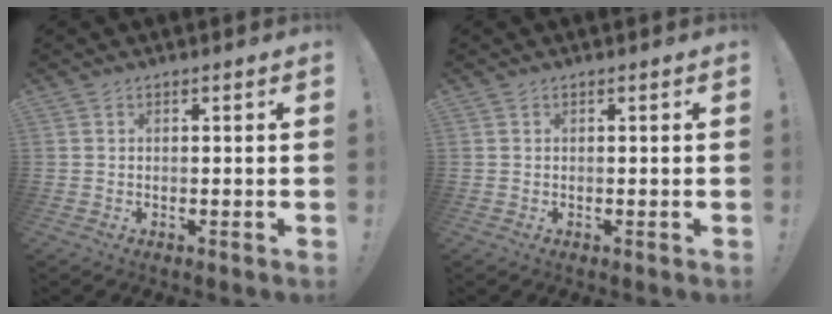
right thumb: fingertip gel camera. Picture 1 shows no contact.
{"total": 0.0}